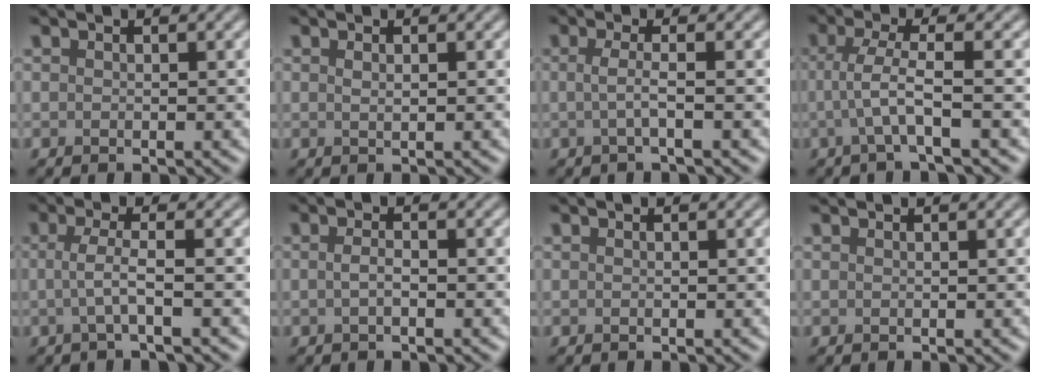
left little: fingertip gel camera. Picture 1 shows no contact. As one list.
[{"total": 0.7, "force": [0.1, 0.3, 0.7], "torque": [-0.005, 0.005, -0.001]}, {"total": 2.1, "force": [-0.7, 0.6, 1.9], "torque": [-0.030, -0.002, -0.019]}, {"total": 3.1, "force": [-0.7, 0.5, 3.0], "torque": [-0.058, -0.001, -0.014]}, {"total": 2.5, "force": [-0.7, 0.6, 2.3], "torque": [-0.044, -0.002, -0.018]}, {"total": 1.0, "force": [-0.6, 0.2, 0.8], "torque": [-0.015, -0.001, -0.012]}, {"total": 0.0}, {"total": 0.7, "force": [0.6, 0.0, 0.1], "torque": [-0.004, 0.001, 0.008]}]